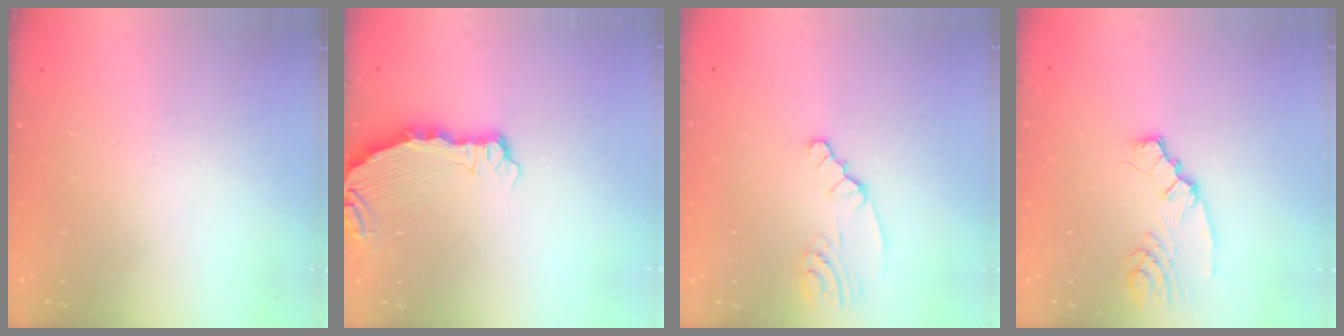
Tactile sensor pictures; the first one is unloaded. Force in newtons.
{"total": 7.3, "press": 6.0, "slide": 4.2}
{"total": 0.9, "press": 0.9, "slide": 0.2}
{"total": 2.8, "press": 2.7, "slide": 0.6}